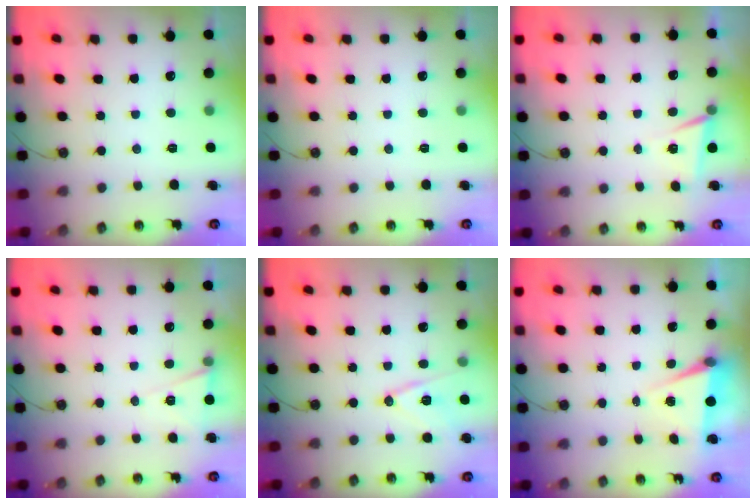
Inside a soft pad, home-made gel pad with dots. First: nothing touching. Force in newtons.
{"total": 0.0}
{"total": 4.8, "press": 2.9, "slide": 3.9}
{"total": 6.8, "press": 4.9, "slide": 4.7}
{"total": 12.7, "press": 12.2, "slide": 3.3}
{"total": 5.8, "press": 3.7, "slide": 4.5}